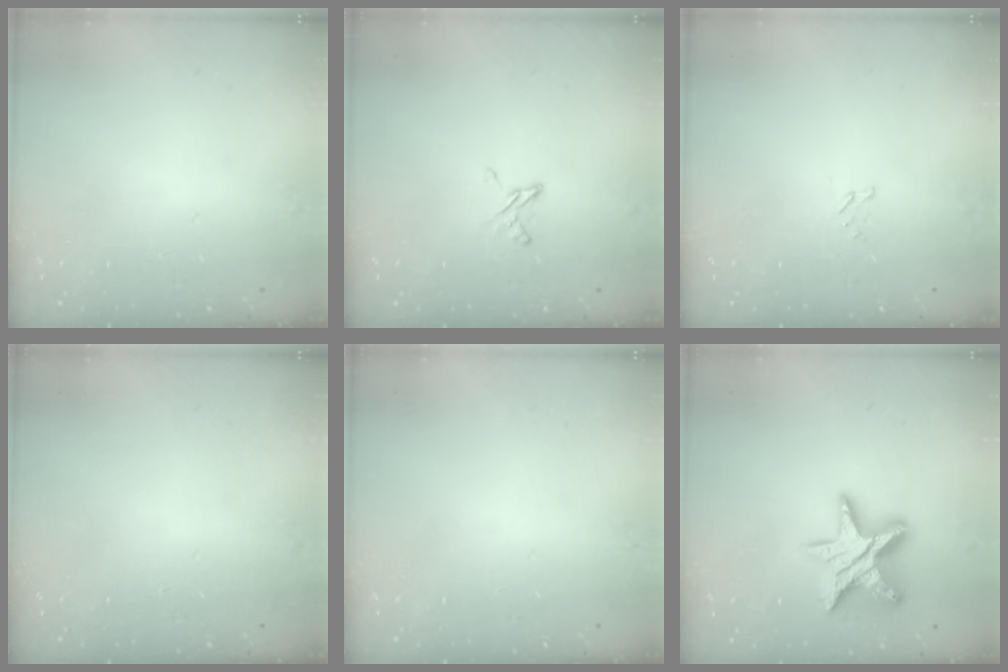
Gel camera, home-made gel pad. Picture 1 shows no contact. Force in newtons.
{"total": 3.9, "press": 3.8, "slide": 0.5}
{"total": 1.3, "press": 1.2, "slide": 0.1}
{"total": 0.0}
{"total": 0.0}
{"total": 14.1, "press": 14.0, "slide": 1.1}